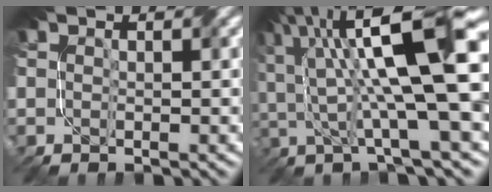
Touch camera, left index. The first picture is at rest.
{"total": 13.2, "force": [3.2, 3.2, 12.4], "torque": [-0.213, 0.019, 0.053]}